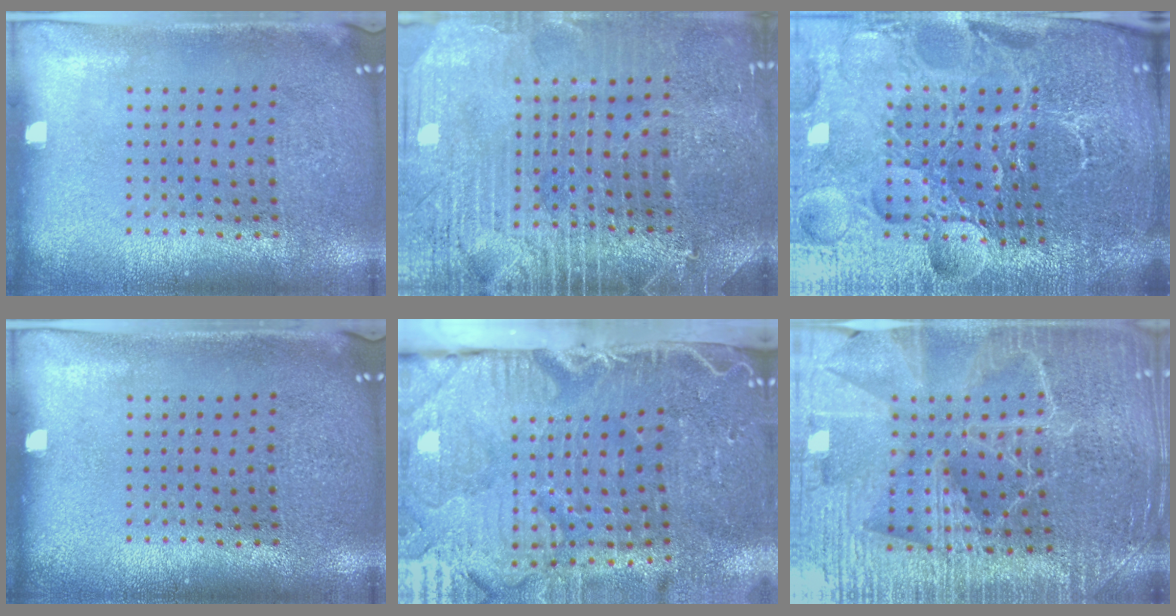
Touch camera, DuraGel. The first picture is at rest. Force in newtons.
{"total": 3.7, "press": 3.4, "slide": 1.5}
{"total": 6.5, "press": 5.9, "slide": 2.9}
{"total": 0.0}
{"total": 5.4, "press": 4.4, "slide": 3.1}
{"total": 4.8, "press": 4.5, "slide": 1.7}